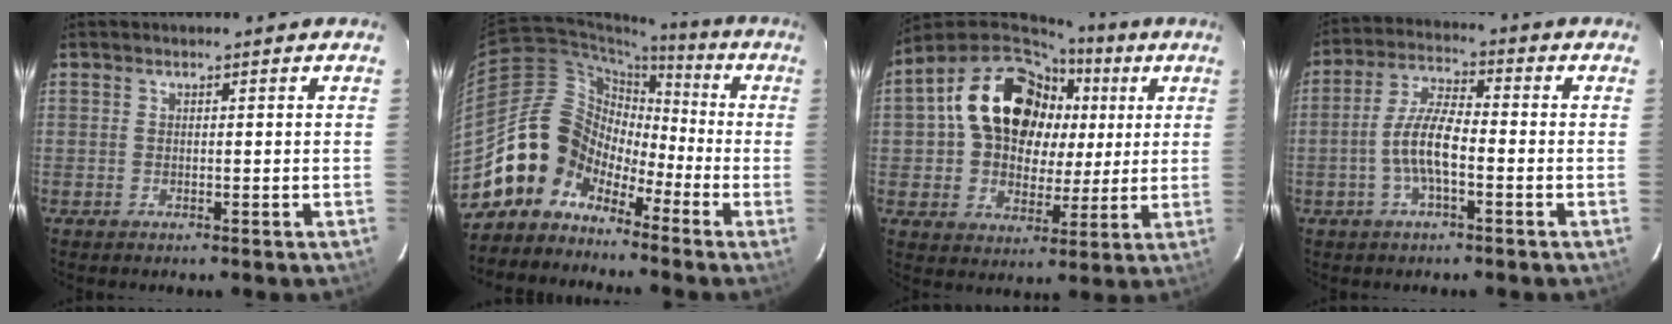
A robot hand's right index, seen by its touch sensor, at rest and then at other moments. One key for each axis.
{"total": 10.3, "fx": -6.2, "fy": 8.0, "fz": 2.0, "tx": -0.044, "ty": 0.043, "tz": -0.134}
{"total": 18.8, "fx": 5.5, "fy": 14.4, "fz": 10.9, "tx": -0.234, "ty": 0.057, "tz": 0.104}
{"total": 7.9, "fx": -2.4, "fy": 2.4, "fz": 7.2, "tx": -0.147, "ty": 0.007, "tz": -0.046}